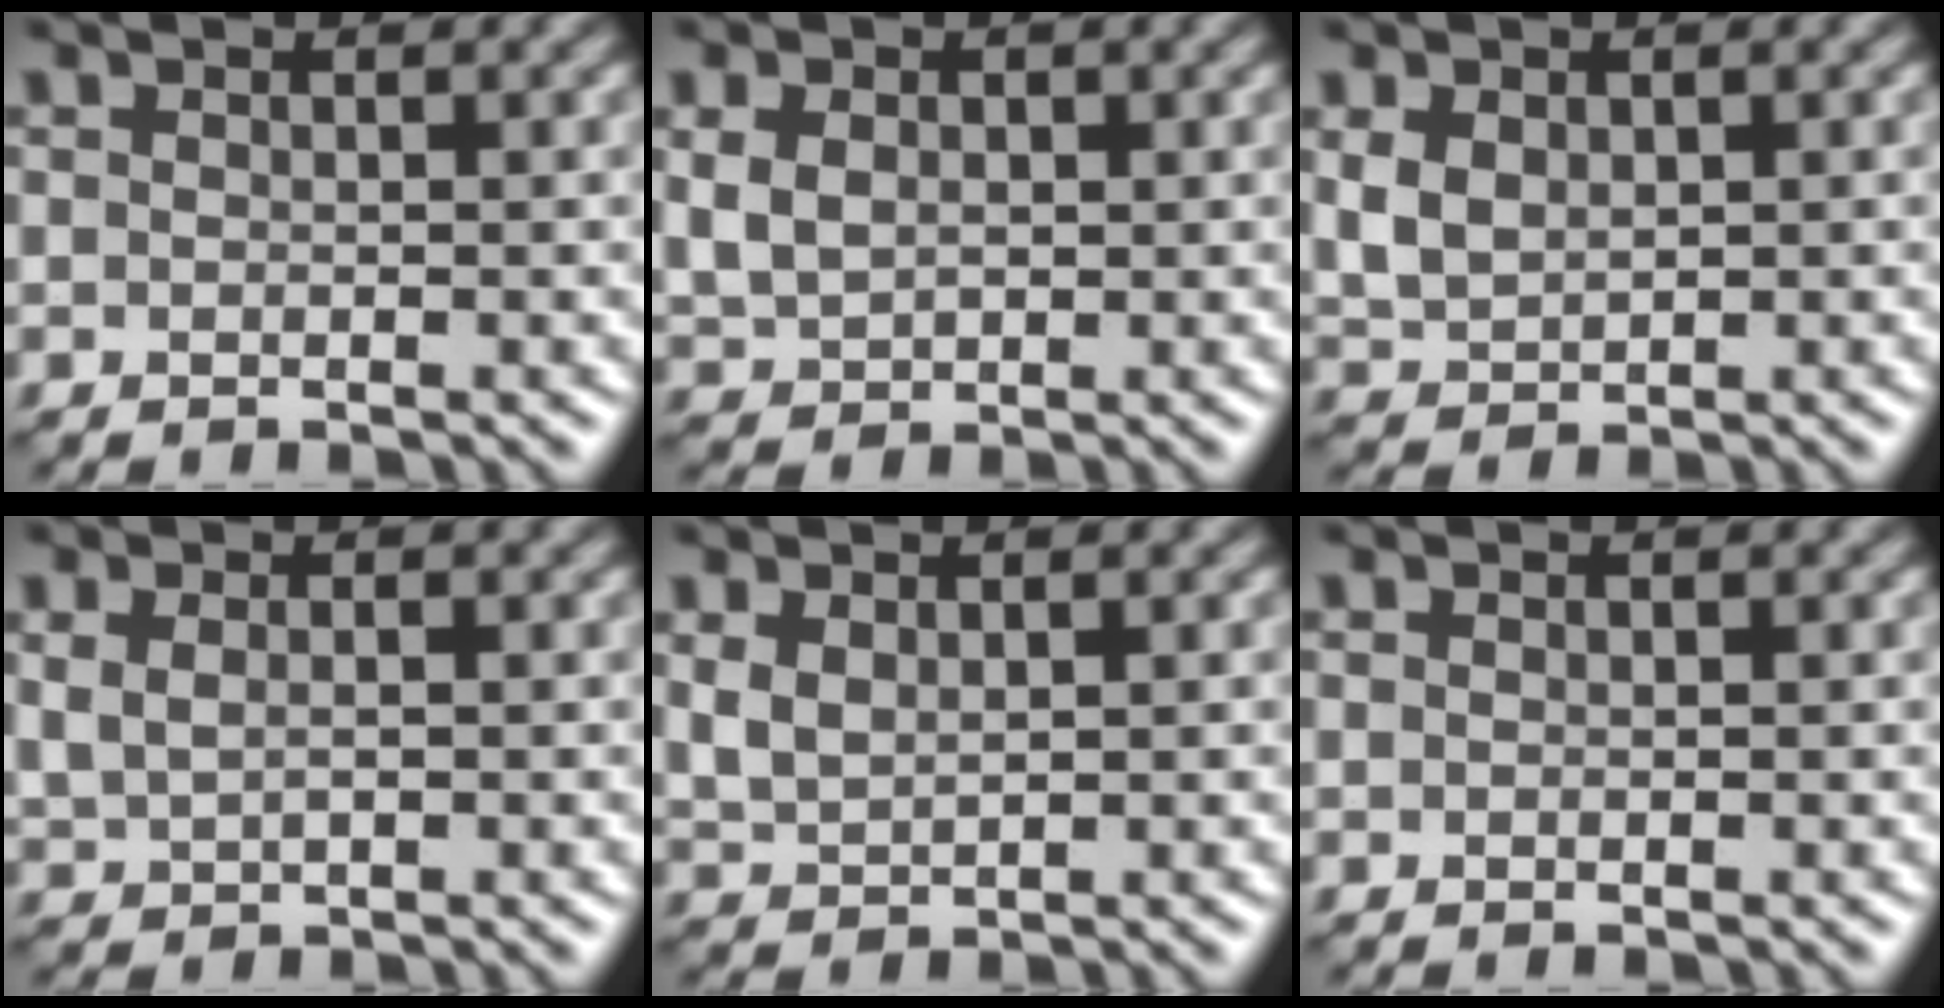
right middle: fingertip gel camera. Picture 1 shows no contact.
{"total": 3.0, "force": [0.6, 2.3, 1.8], "torque": [-0.043, -0.001, 0.014]}
{"total": 2.6, "force": [0.6, 1.9, 1.7], "torque": [-0.039, -0.001, 0.018]}
{"total": 1.9, "force": [0.5, 1.2, 1.4], "torque": [-0.036, -0.004, 0.019]}
{"total": 1.9, "force": [0.8, 1.2, 1.4], "torque": [-0.037, -0.003, 0.022]}
{"total": 0.0}